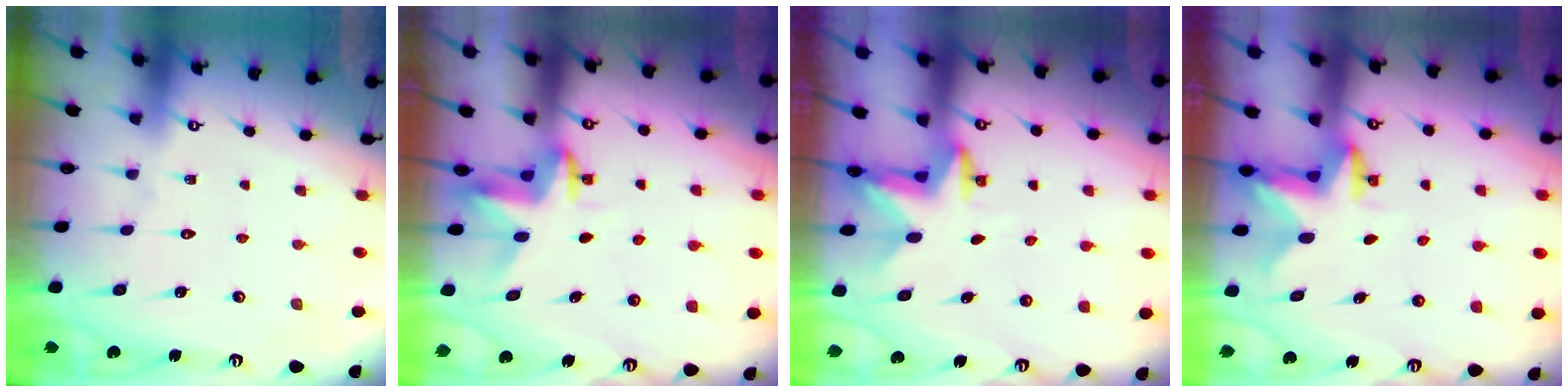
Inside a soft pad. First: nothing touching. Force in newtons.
{"total": 3.6, "press": 3.6, "slide": 0.2}
{"total": 2.9, "press": 2.8, "slide": 0.6}
{"total": 2.7, "press": 2.6, "slide": 0.5}